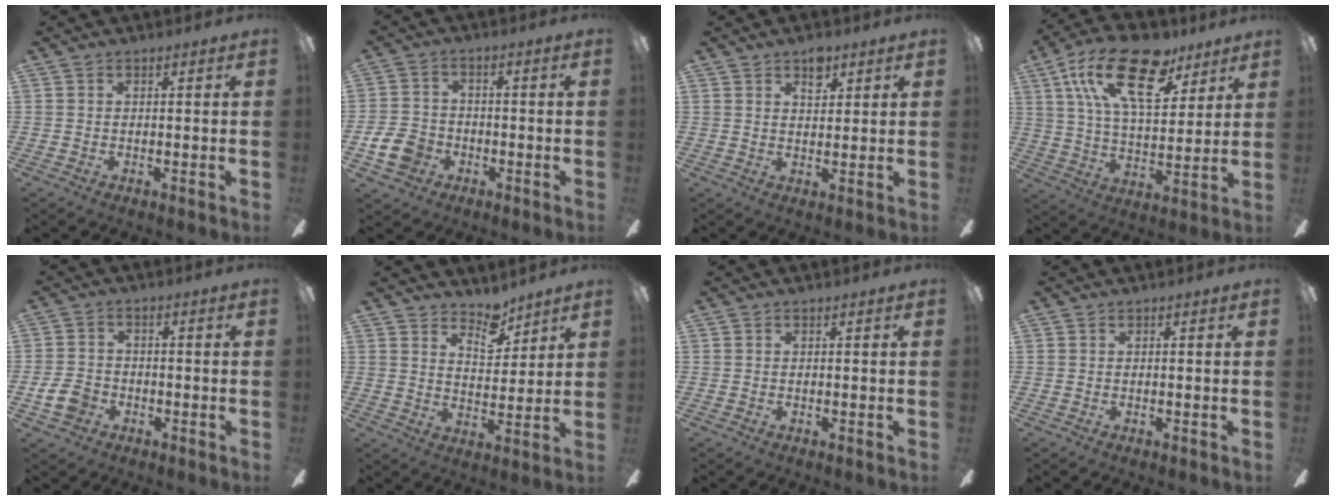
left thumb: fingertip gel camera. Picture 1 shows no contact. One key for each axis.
{"total": 7.7, "fx": -3.0, "fy": 6.1, "fz": 3.7, "tx": -0.092, "ty": 0.022, "tz": -0.056}
{"total": 5.0, "fx": 3.3, "fy": 2.7, "fz": 2.7, "tx": -0.027, "ty": -0.011, "tz": 0.054}
{"total": 22.4, "fx": 12.2, "fy": 10.4, "fz": 15.7, "tx": -0.266, "ty": -0.048, "tz": 0.208}
{"total": 6.2, "fx": -2.6, "fy": 4.7, "fz": 3.2, "tx": -0.076, "ty": 0.014, "tz": -0.048}
{"total": 7.1, "fx": 5.6, "fy": 3.2, "fz": 3.0, "tx": -0.034, "ty": -0.031, "tz": 0.098}
{"total": 0.0}
{"total": 0.0}